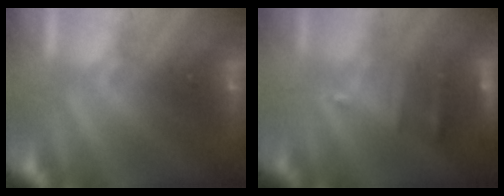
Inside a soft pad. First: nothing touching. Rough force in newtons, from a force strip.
{"total": 2.7}